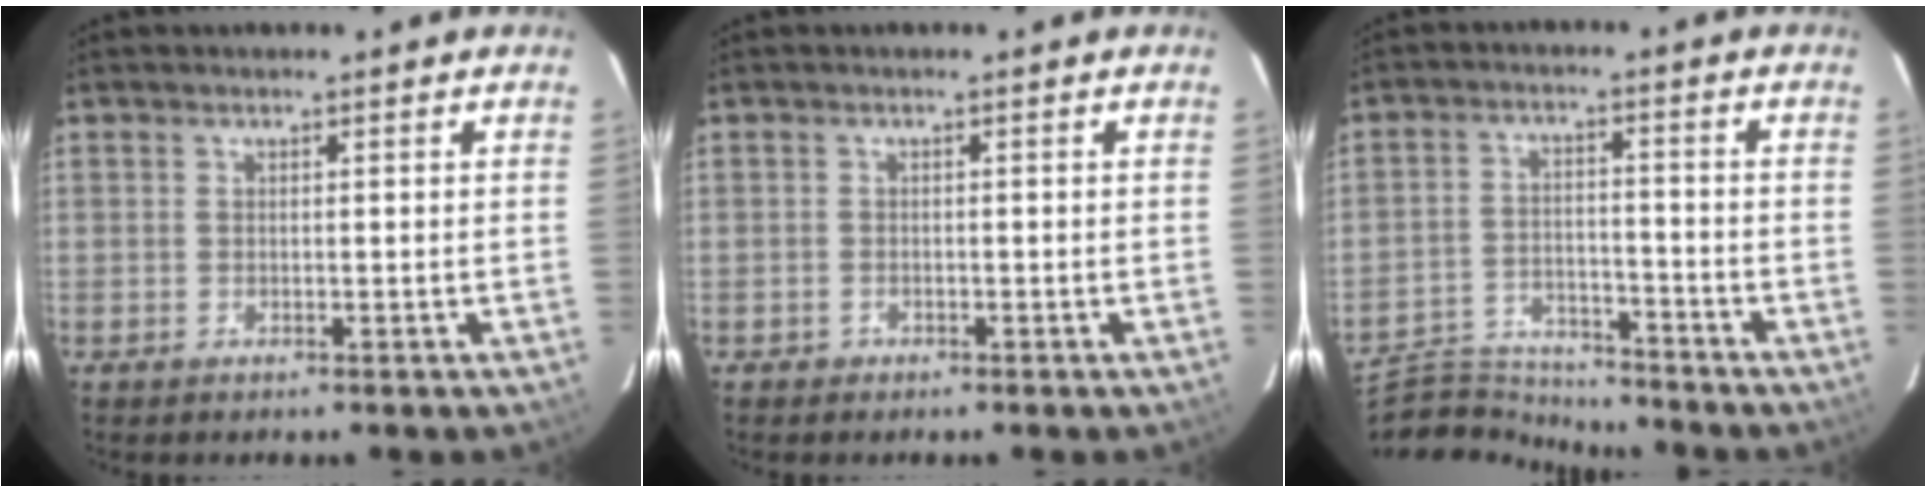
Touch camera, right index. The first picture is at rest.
{"total": 1.2, "force": [-0.7, 0.9, -0.1], "torque": [0.001, 0.001, -0.009]}
{"total": 13.7, "force": [-13.1, 3.2, 2.8], "torque": [-0.089, -0.002, -0.214]}